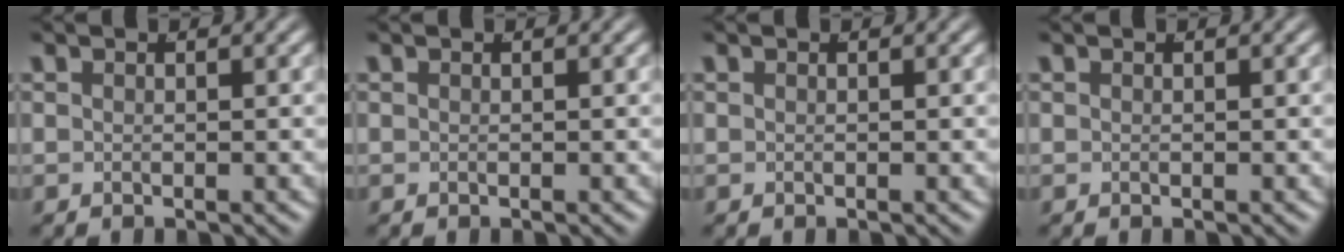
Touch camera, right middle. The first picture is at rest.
{"total": 0.0}
{"total": 0.0}
{"total": 0.0}